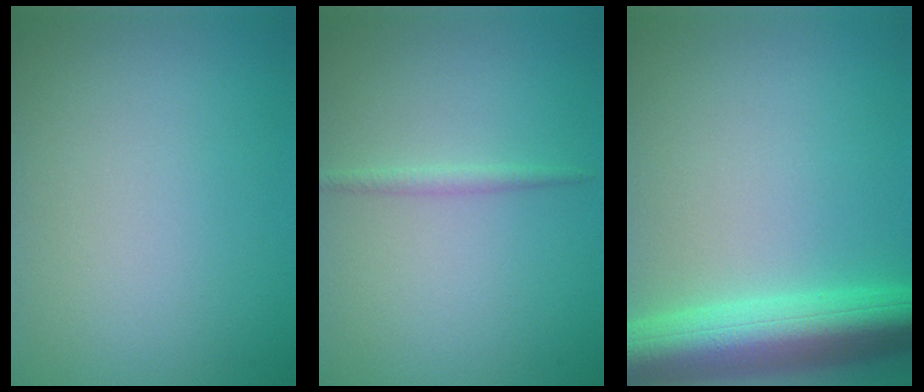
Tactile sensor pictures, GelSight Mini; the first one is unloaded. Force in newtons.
{"total": 1.0, "press": 1.0, "slide": 0.0}
{"total": 8.0, "press": 7.9, "slide": 0.3}